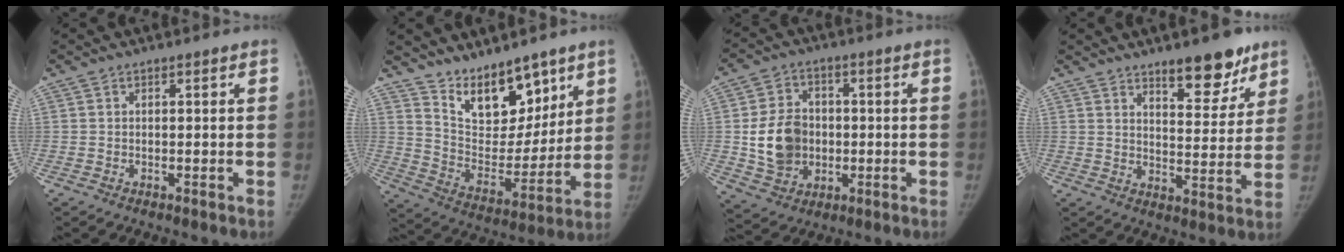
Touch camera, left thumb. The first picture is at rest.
{"total": 15.5, "force": [11.1, 7.8, 7.6], "torque": [-0.062, -0.081, 0.203]}
{"total": 11.7, "force": [-0.6, 9.5, 6.8], "torque": [-0.095, 0.006, -0.005]}
{"total": 11.2, "force": [8.0, 4.2, 6.7], "torque": [-0.052, -0.054, 0.118]}